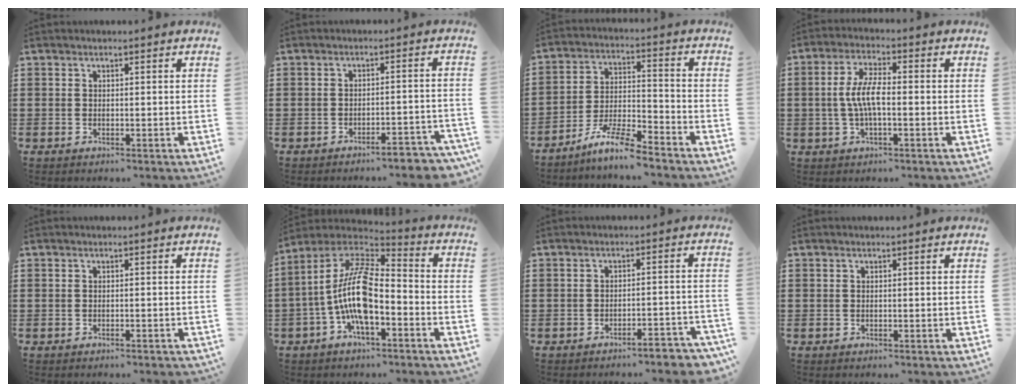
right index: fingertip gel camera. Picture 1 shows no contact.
{"total": 3.6, "force": [-3.3, 0.1, 1.4], "torque": [-0.026, -0.004, -0.065]}
{"total": 8.1, "force": [-7.0, 0.5, 4.0], "torque": [-0.088, 0.001, -0.136]}
{"total": 6.3, "force": [-0.5, 2.0, 5.9], "torque": [-0.133, -0.003, -0.019]}
{"total": 0.5, "force": [-0.5, 0.1, 0.1], "torque": [-0.003, -0.002, -0.011]}
{"total": 12.5, "force": [-2.7, 4.8, 11.2], "torque": [-0.265, -0.012, -0.061]}
{"total": 3.2, "force": [-3.0, 0.0, 1.1], "torque": [-0.023, -0.003, -0.062]}
{"total": 0.0}